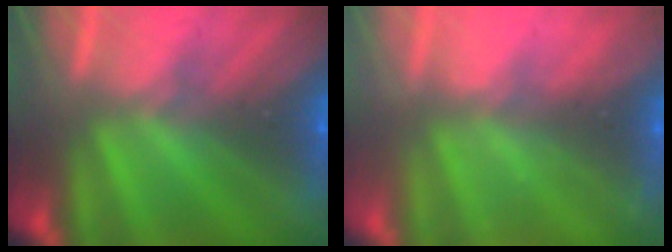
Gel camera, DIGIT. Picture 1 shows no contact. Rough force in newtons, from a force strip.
{"total": 2.1}